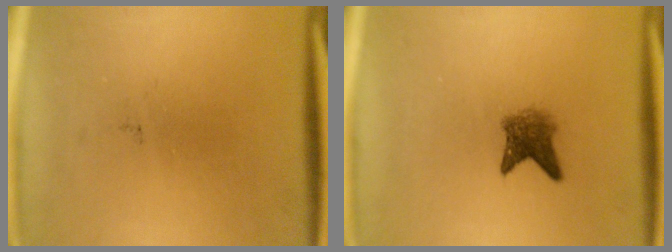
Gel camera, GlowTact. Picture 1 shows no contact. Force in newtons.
{"total": 3.1}